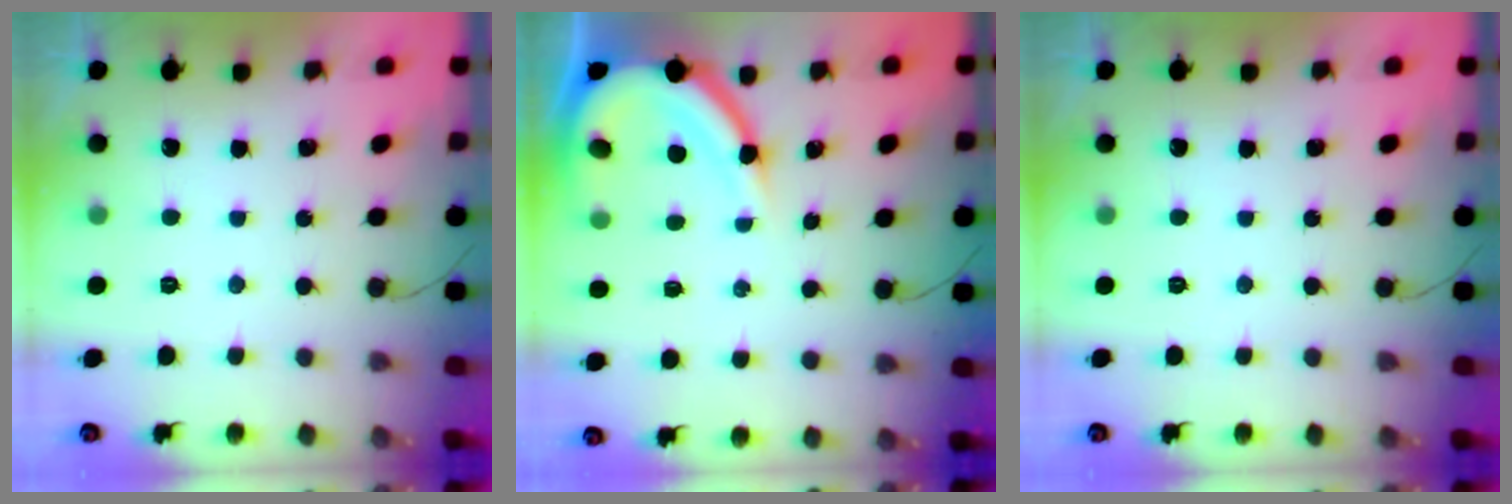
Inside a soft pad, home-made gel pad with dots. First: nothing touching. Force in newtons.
{"total": 10.7, "press": 10.6, "slide": 1.1}
{"total": 0.0}